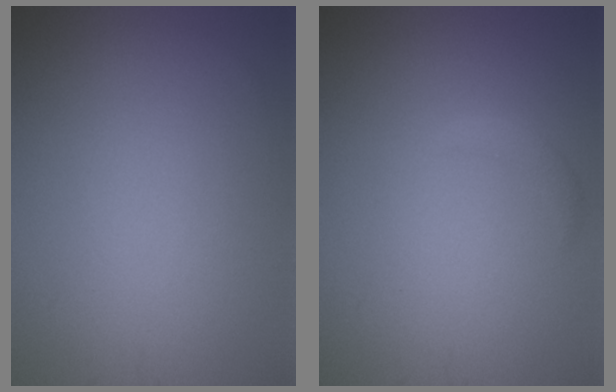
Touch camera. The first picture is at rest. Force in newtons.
{"total": 1.1, "press": 1.1, "slide": 0.0}